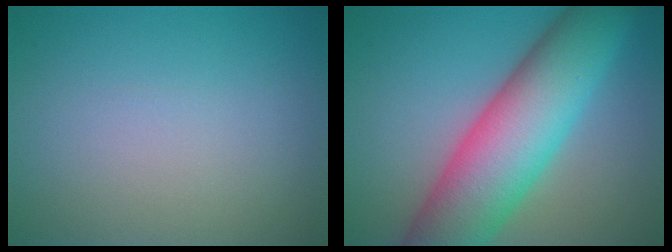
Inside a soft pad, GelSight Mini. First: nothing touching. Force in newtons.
{"total": 11.8, "press": 11.8, "slide": 0.3}